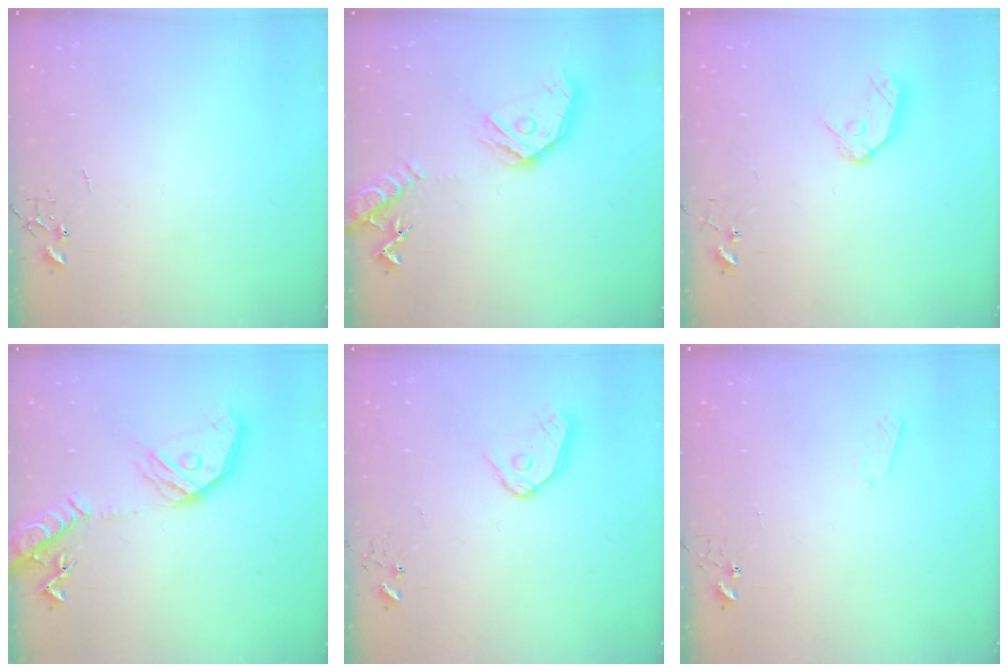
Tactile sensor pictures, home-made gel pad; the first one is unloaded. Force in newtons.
{"total": 17.1, "press": 16.9, "slide": 2.2}
{"total": 11.0, "press": 10.9, "slide": 1.1}
{"total": 21.3, "press": 21.1, "slide": 3.1}
{"total": 9.4, "press": 9.4, "slide": 0.7}
{"total": 3.7, "press": 3.6, "slide": 0.5}